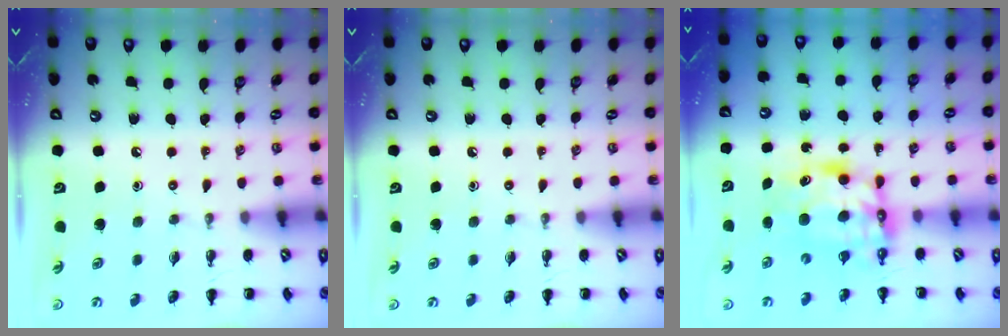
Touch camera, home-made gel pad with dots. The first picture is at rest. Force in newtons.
{"total": 0.0}
{"total": 9.5, "press": 9.4, "slide": 1.7}